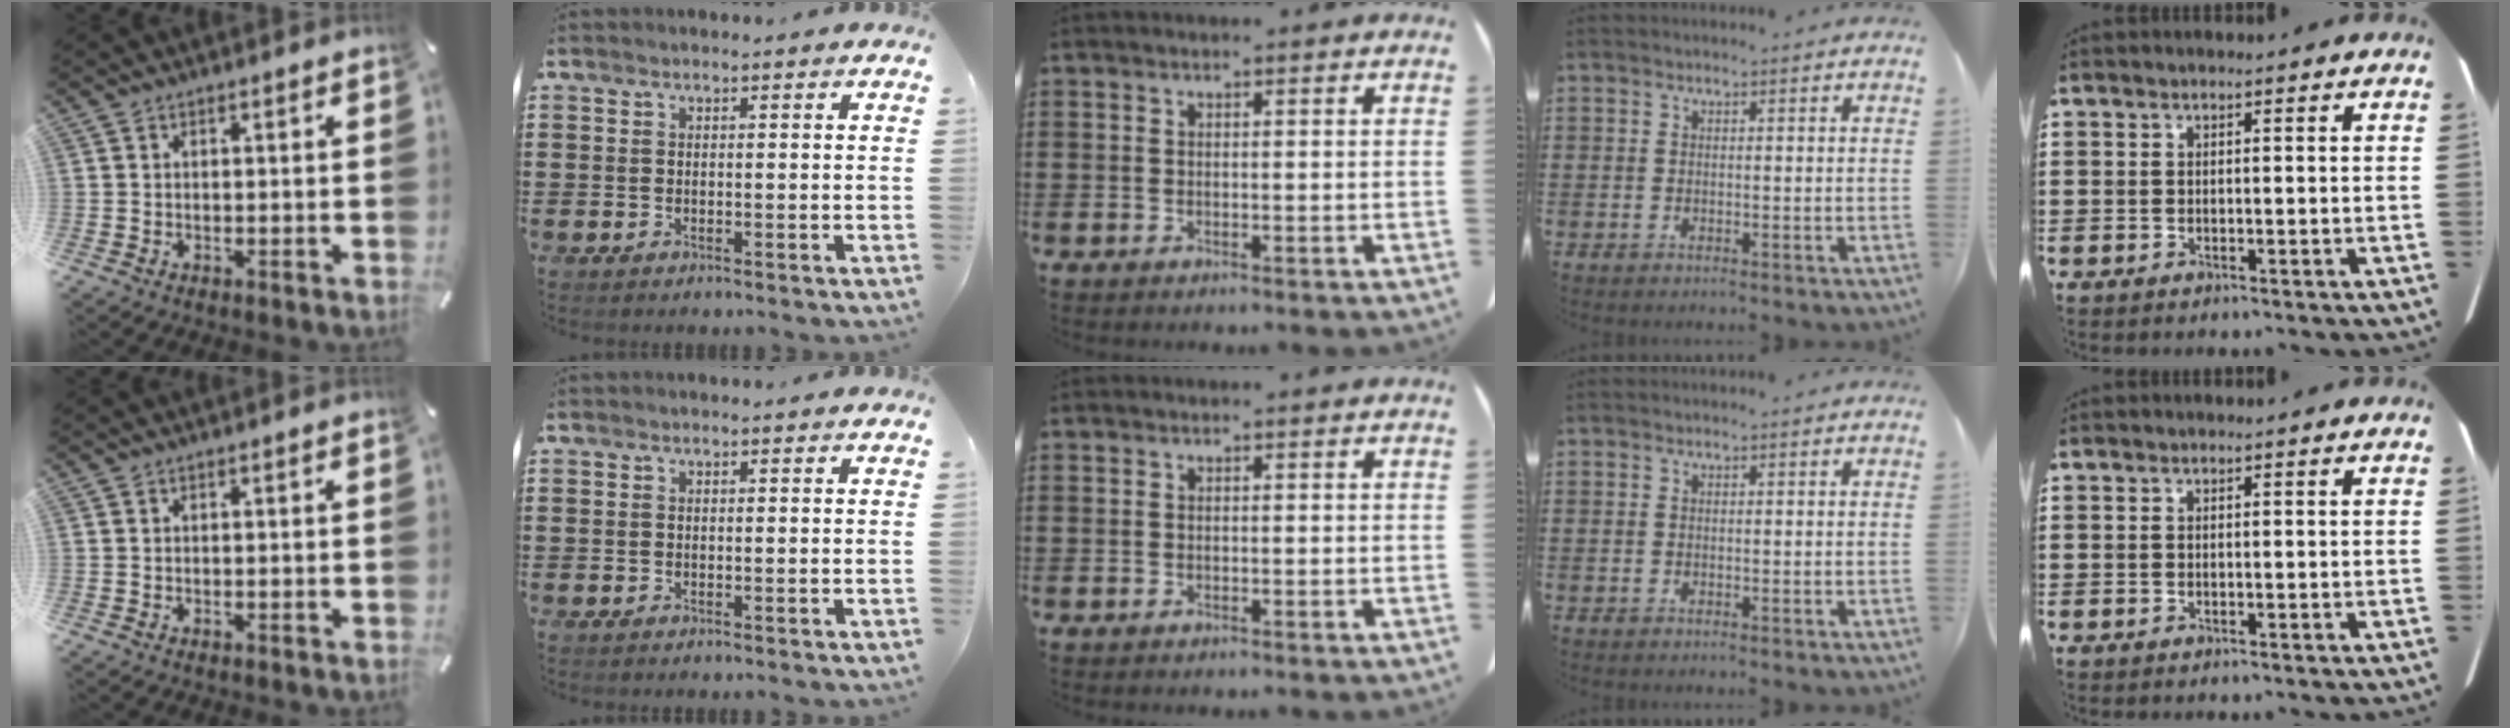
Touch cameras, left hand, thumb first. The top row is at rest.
{}